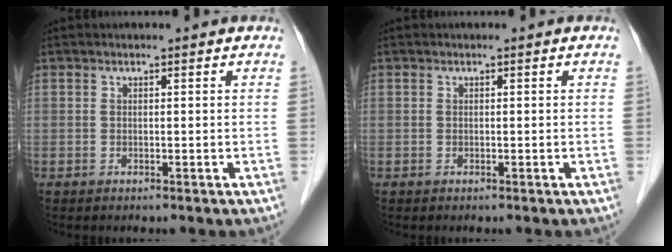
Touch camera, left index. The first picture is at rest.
{"total": 0.0}